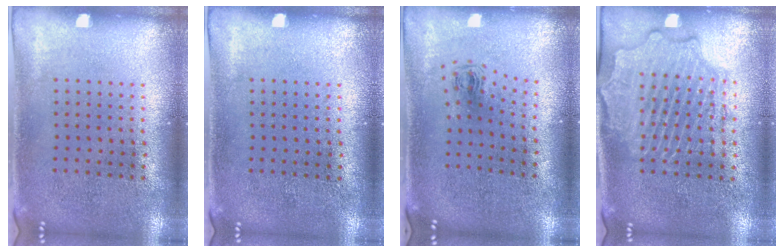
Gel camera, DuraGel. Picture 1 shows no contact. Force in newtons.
{"total": 0.0}
{"total": 0.6, "press": 0.3, "slide": 0.6}
{"total": 2.2, "press": 2.2, "slide": 0.2}